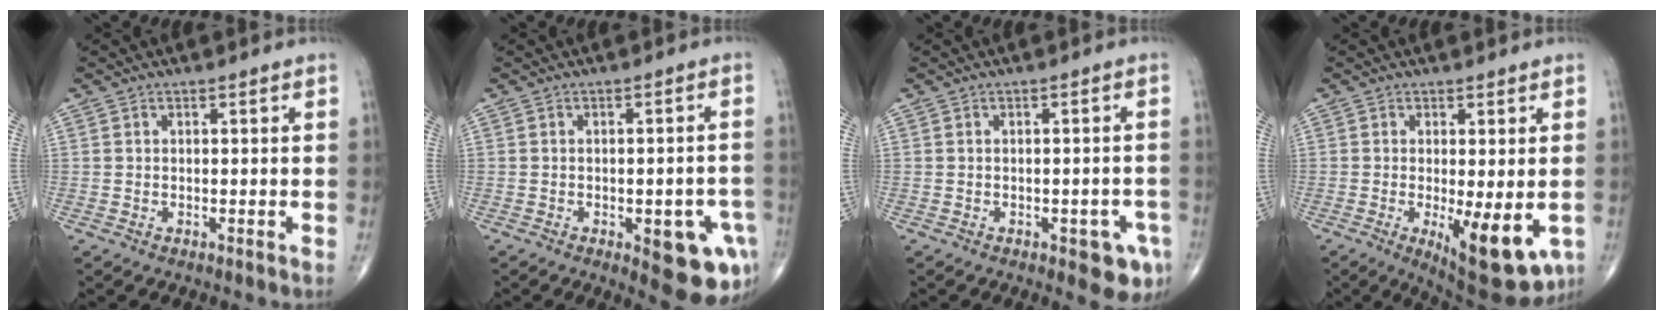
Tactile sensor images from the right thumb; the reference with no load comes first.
{"total": 11.6, "force": [-4.5, 4.7, 9.7], "torque": [-0.090, 0.012, -0.043]}
{"total": 5.7, "force": [-2.5, 2.4, 4.6], "torque": [-0.034, 0.006, -0.025]}
{"total": 12.0, "force": [-3.3, 4.0, 10.8], "torque": [-0.139, -0.023, -0.035]}